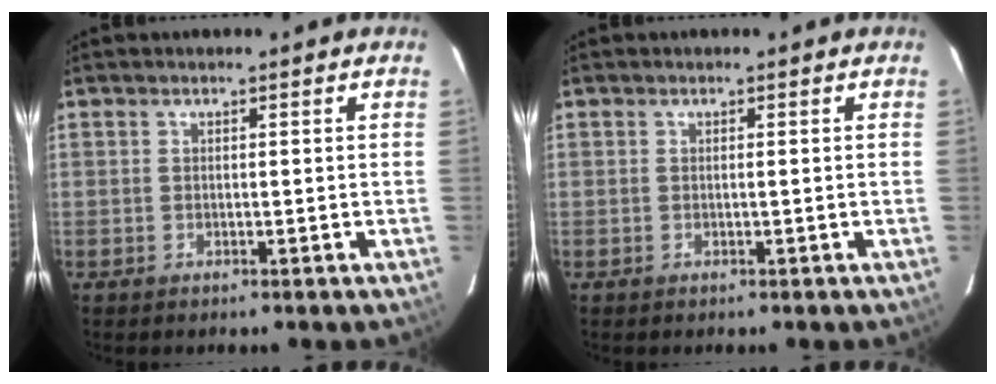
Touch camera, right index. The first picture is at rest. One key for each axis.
{"total": 0.0}